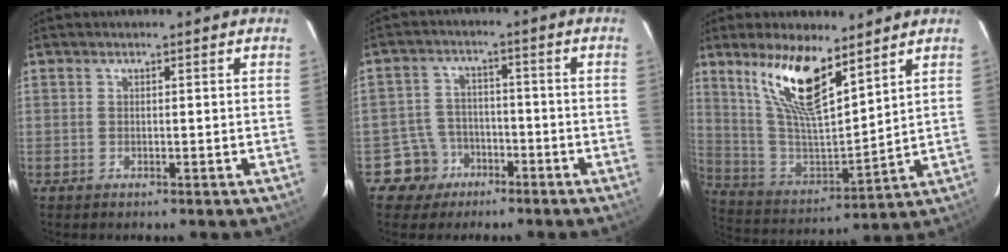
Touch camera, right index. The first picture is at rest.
{"total": 6.4, "force": [-3.8, 5.2, 0.2], "torque": [-0.025, 0.026, -0.060]}
{"total": 15.4, "force": [9.9, 4.4, 11.0], "torque": [-0.213, 0.001, 0.204]}